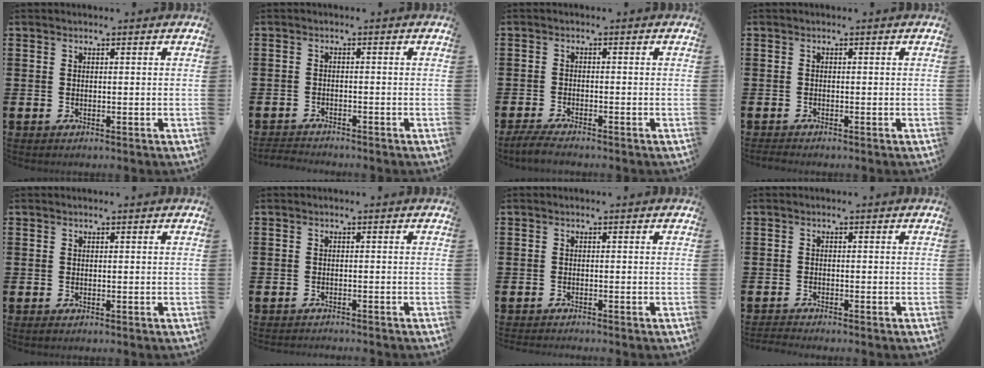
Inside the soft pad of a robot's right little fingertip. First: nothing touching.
{"total": 1.5, "force": [-1.5, 0.0, -0.1], "torque": [-0.003, 0.002, -0.032]}
{"total": 2.0, "force": [-1.8, 0.1, 1.0], "torque": [-0.016, 0.006, -0.034]}
{"total": 0.6, "force": [-0.6, 0.0, 0.2], "torque": [-0.004, -0.001, -0.012]}
{"total": 0.0}
{"total": 0.8, "force": [-0.8, -0.1, -0.1], "torque": [0.001, -0.001, -0.016]}
{"total": 0.6, "force": [-0.6, -0.1, 0.0], "torque": [-0.001, -0.003, -0.013]}
{"total": 1.0, "force": [-1.0, -0.1, 0.1], "torque": [-0.003, 0.000, -0.019]}